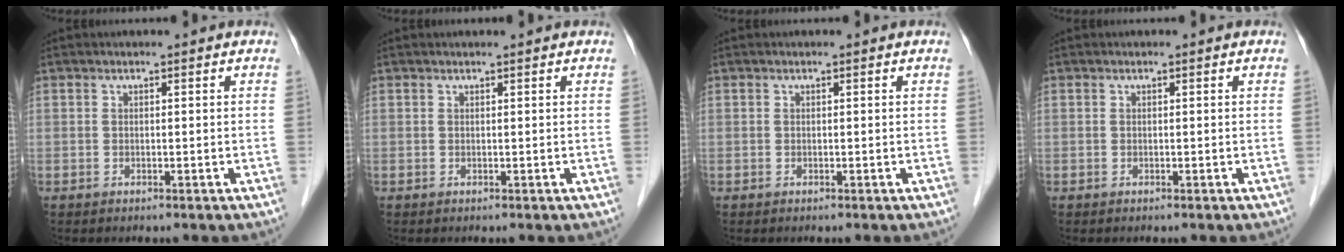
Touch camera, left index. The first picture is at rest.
{"total": 0.5, "force": [0.5, -0.1, 0.2], "torque": [-0.005, 0.002, 0.009]}
{"total": 0.0}
{"total": 0.0}